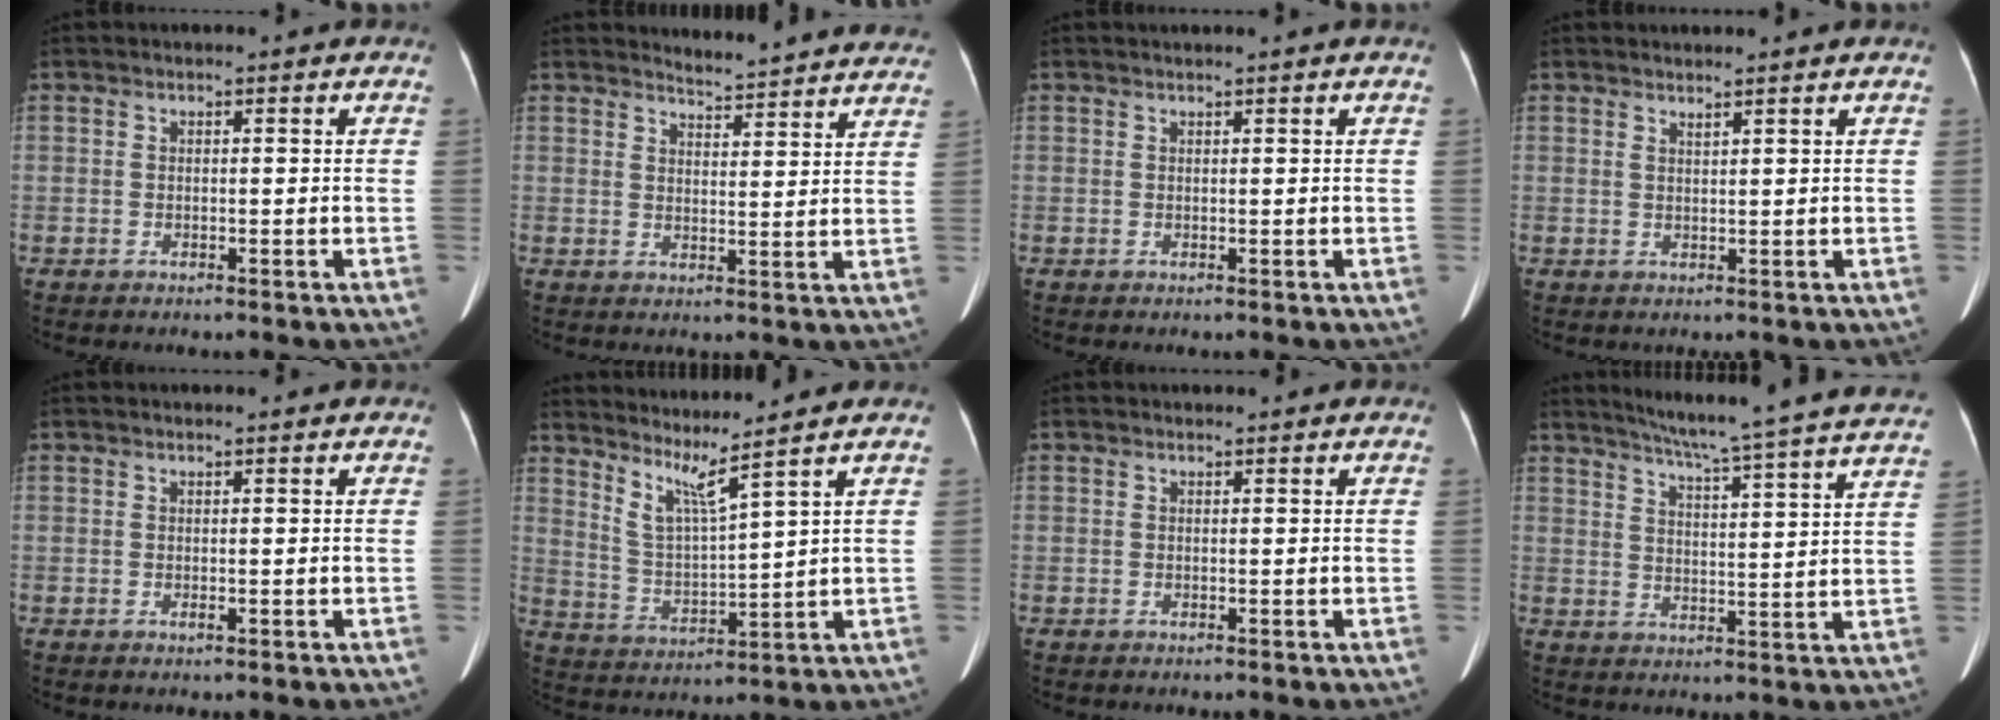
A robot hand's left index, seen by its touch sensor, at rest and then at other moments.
{"total": 12.6, "force": [12.4, 1.2, 2.2], "torque": [-0.014, -0.031, 0.130]}
{"total": 0.9, "force": [0.7, -0.2, 0.4], "torque": [-0.011, 0.006, 0.021]}
{"total": 1.0, "force": [0.9, -0.4, 0.4], "torque": [-0.020, -0.009, 0.019]}
{"total": 0.6, "force": [0.2, 0.1, 0.6], "torque": [-0.016, 0.003, 0.000]}
{"total": 5.7, "force": [4.8, -1.9, 2.6], "torque": [-0.060, -0.024, 0.099]}
{"total": 0.7, "force": [0.7, 0.2, 0.0], "torque": [-0.010, 0.007, 0.010]}
{"total": 23.5, "force": [21.1, -1.3, 10.2], "torque": [-0.159, -0.048, 0.263]}